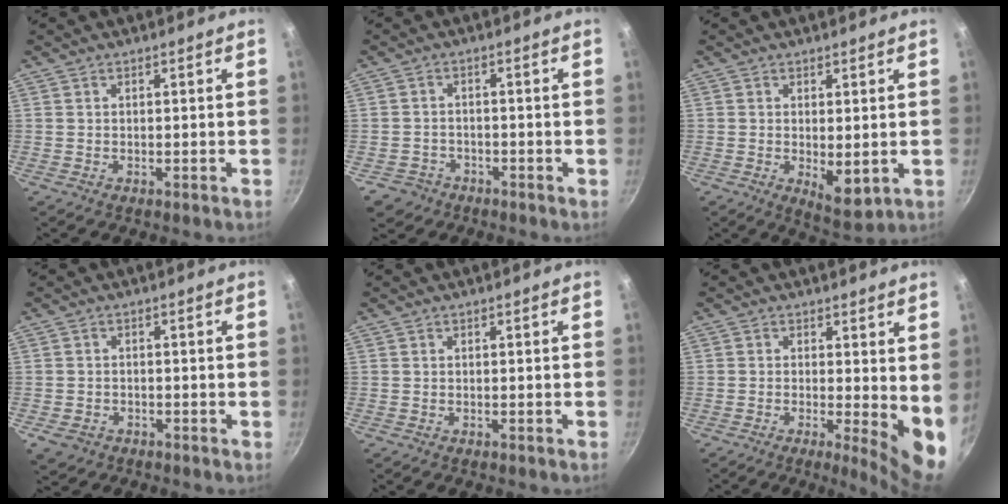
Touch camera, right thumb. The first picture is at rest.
{"total": 4.0, "force": [-2.2, 3.2, 0.9], "torque": [-0.009, 0.028, -0.032]}
{"total": 6.0, "force": [-0.2, 2.8, 5.3], "torque": [-0.067, -0.018, 0.005]}
{"total": 3.4, "force": [-1.5, 2.6, 1.6], "torque": [-0.031, 0.008, -0.024]}
{"total": 0.0}
{"total": 7.6, "force": [0.0, 2.4, 7.2], "torque": [-0.091, -0.018, 0.002]}